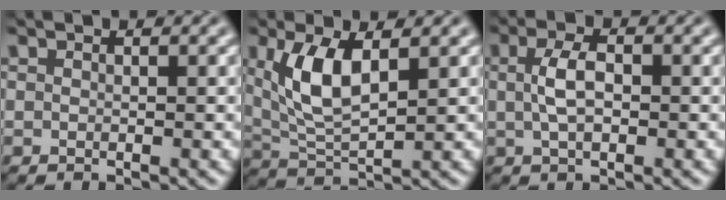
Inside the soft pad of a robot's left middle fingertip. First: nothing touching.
{"total": 5.4, "force": [1.7, 2.2, 4.6], "torque": [-0.104, -0.003, 0.038]}
{"total": 3.0, "force": [0.2, 1.4, 2.6], "torque": [-0.056, 0.004, 0.001]}